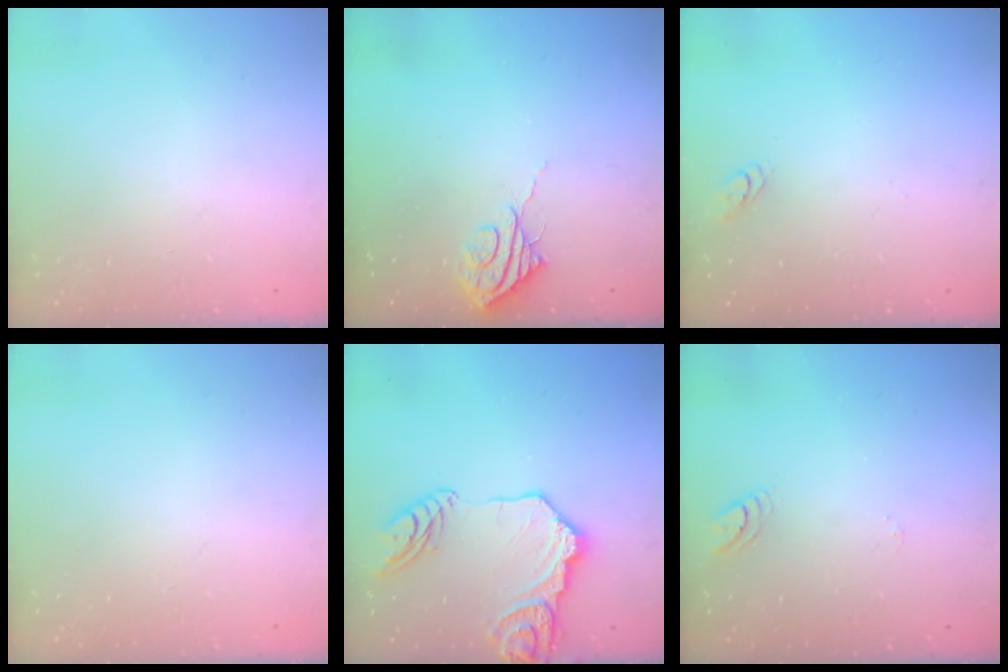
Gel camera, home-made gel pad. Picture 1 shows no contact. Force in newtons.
{"total": 7.3, "press": 7.3, "slide": 0.3}
{"total": 2.7, "press": 2.7, "slide": 0.3}
{"total": 0.0}
{"total": 16.9, "press": 16.8, "slide": 1.9}
{"total": 4.5, "press": 4.5, "slide": 0.5}